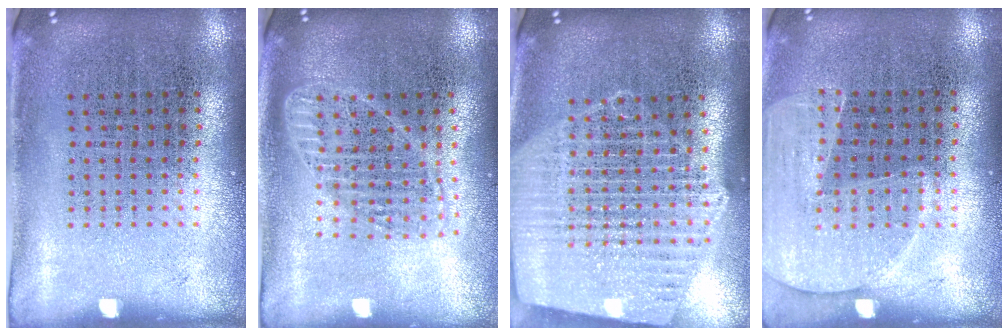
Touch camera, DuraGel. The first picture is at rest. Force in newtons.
{"total": 1.8, "press": 1.6, "slide": 0.9}
{"total": 2.1, "press": 1.9, "slide": 1.0}
{"total": 1.4, "press": 1.3, "slide": 0.5}